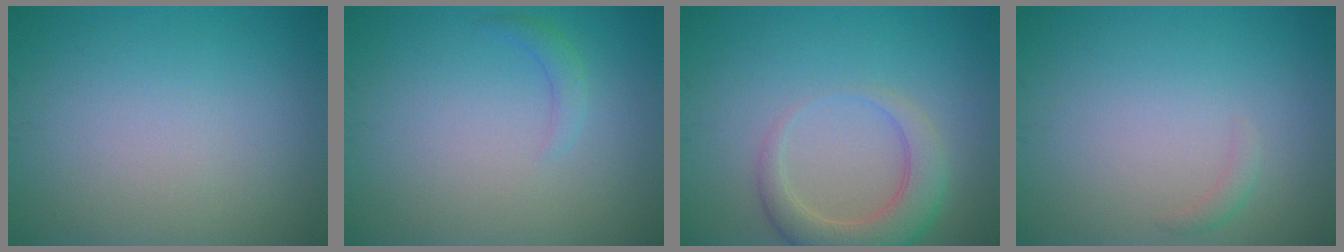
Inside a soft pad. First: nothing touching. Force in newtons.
{"total": 1.3, "press": 1.3, "slide": 0.1}
{"total": 4.3, "press": 4.3, "slide": 0.6}
{"total": 0.8, "press": 0.8, "slide": 0.0}